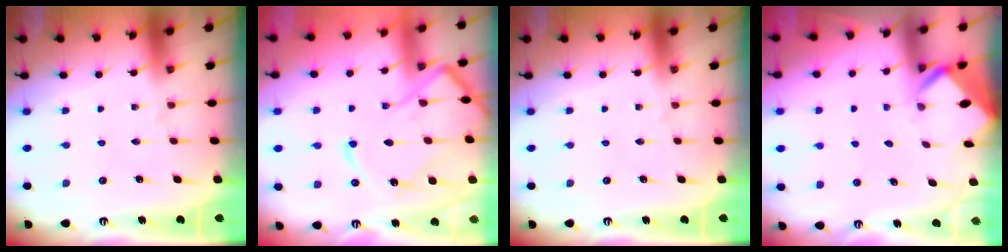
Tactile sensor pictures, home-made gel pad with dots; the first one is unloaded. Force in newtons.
{"total": 13.0, "press": 12.9, "slide": 1.0}
{"total": 0.0}
{"total": 3.1, "press": 3.1, "slide": 0.2}